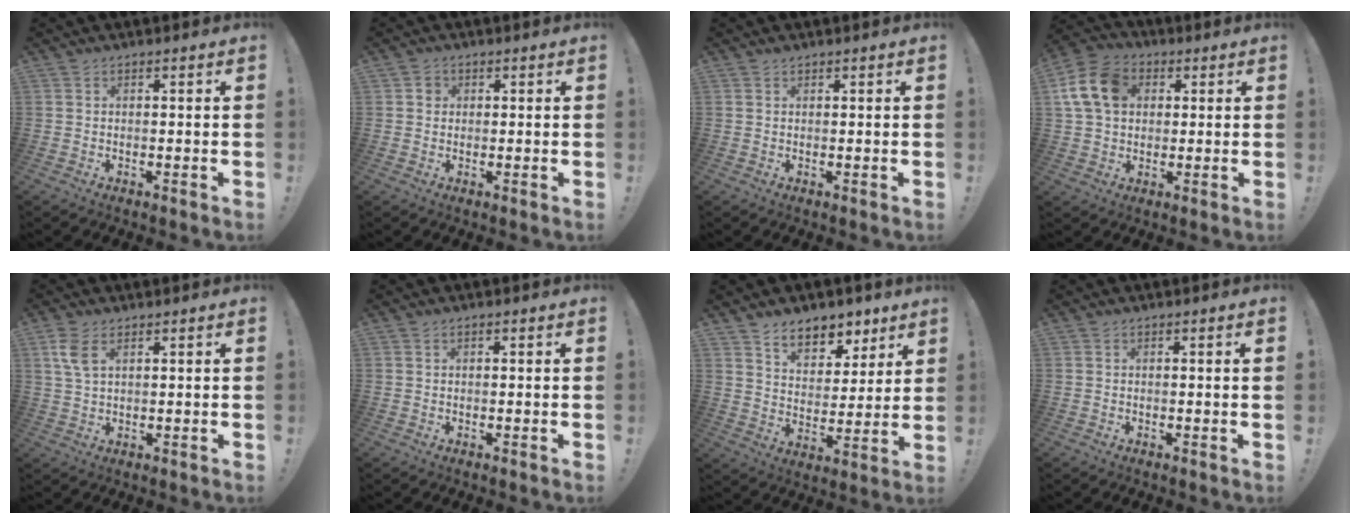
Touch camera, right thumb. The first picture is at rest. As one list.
[{"total": 2.2, "force": [0.1, 2.0, 0.7], "torque": [-0.008, 0.005, 0.001]}, {"total": 0.7, "force": [0.6, 0.2, 0.1], "torque": [0.004, -0.003, 0.011]}, {"total": 13.6, "force": [3.7, 10.3, 8.0], "torque": [-0.140, 0.001, 0.075]}, {"total": 5.5, "force": [2.4, 2.6, 4.2], "torque": [-0.081, -0.006, 0.044]}, {"total": 0.0}, {"total": 9.8, "force": [7.4, 5.7, 3.0], "torque": [-0.034, -0.060, 0.138]}, {"total": 1.0, "force": [0.2, -0.3, 0.9], "torque": [-0.011, -0.001, 0.001]}]